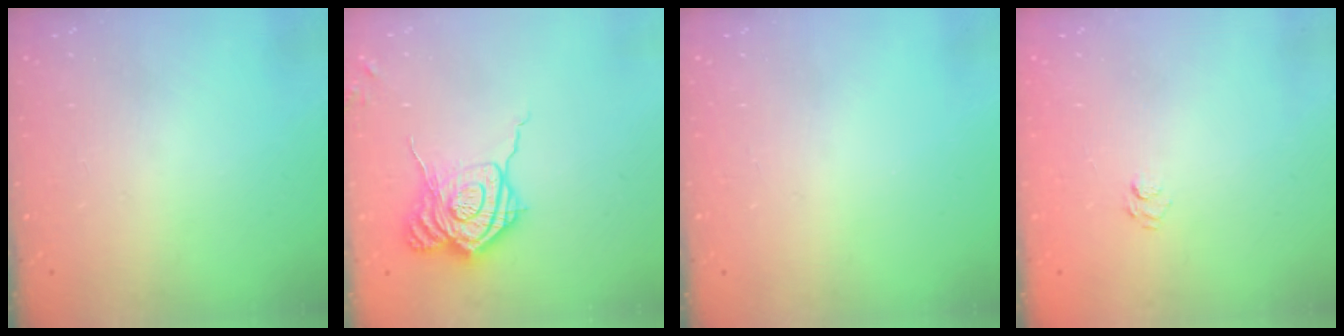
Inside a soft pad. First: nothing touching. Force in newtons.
{"total": 16.2, "press": 16.2, "slide": 0.5}
{"total": 0.0}
{"total": 5.8, "press": 5.7, "slide": 1.1}